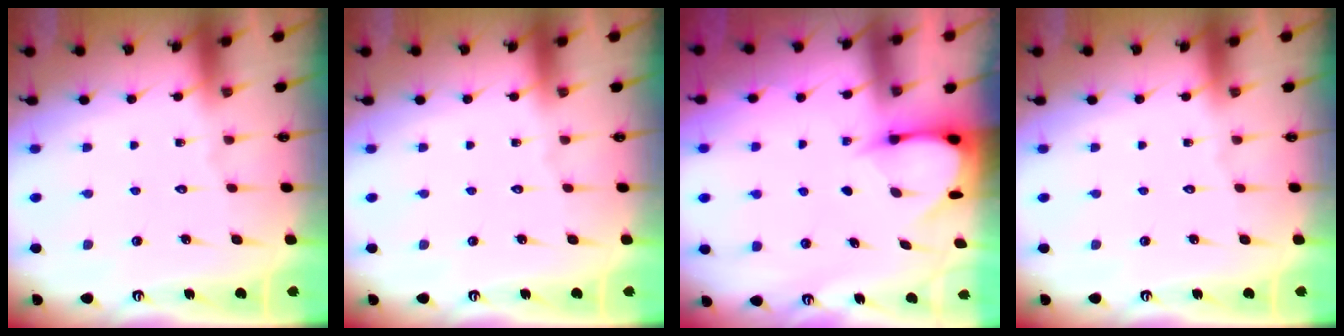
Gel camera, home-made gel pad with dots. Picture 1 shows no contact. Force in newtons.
{"total": 0.0}
{"total": 3.9, "press": 3.8, "slide": 0.3}
{"total": 0.0}